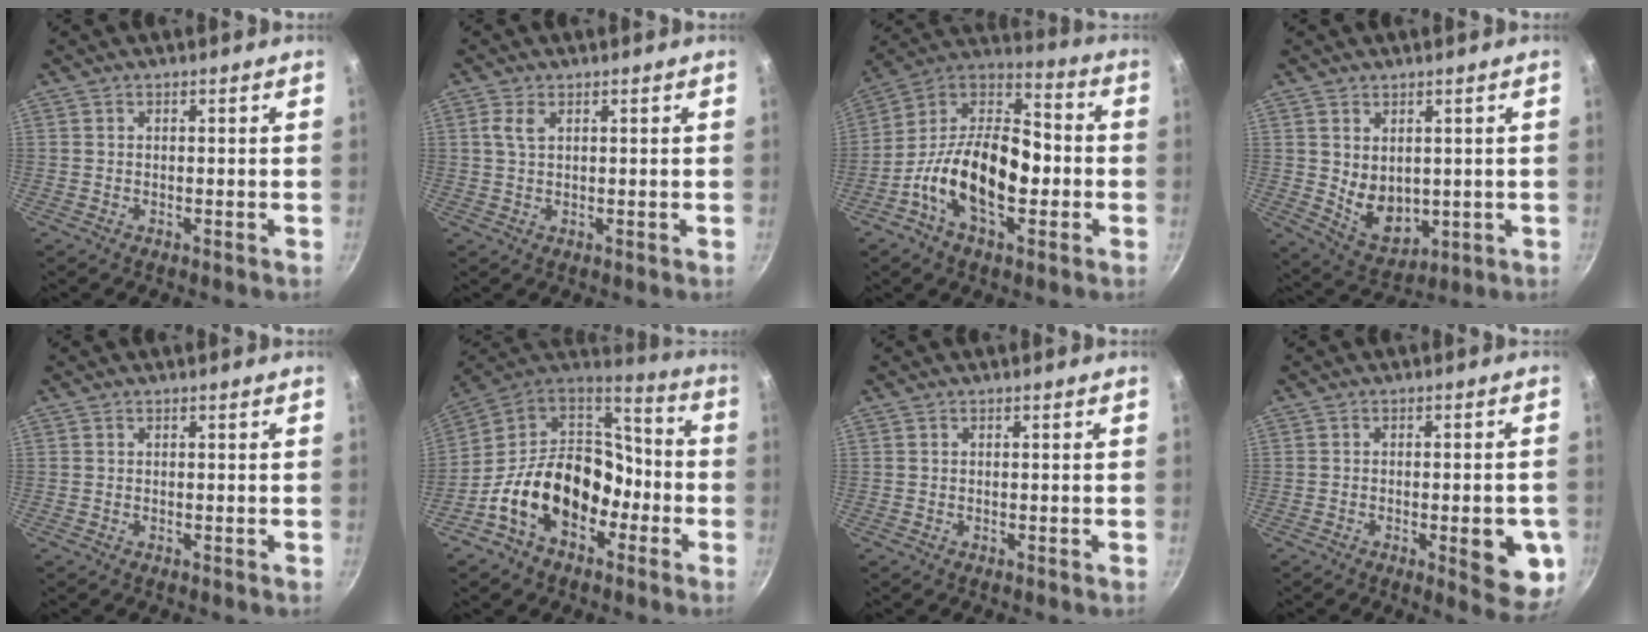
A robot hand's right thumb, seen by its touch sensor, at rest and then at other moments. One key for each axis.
{"total": 2.6, "fx": 1.0, "fy": 1.3, "fz": 2.0, "tx": -0.043, "ty": 0.001, "tz": 0.020}
{"total": 20.3, "fx": -4.4, "fy": 11.5, "fz": 16.2, "tx": -0.258, "ty": 0.049, "tz": -0.097}
{"total": 8.1, "fx": 1.1, "fy": 5.9, "fz": 5.6, "tx": -0.071, "ty": -0.025, "tz": 0.042}
{"total": 0.0}
{"total": 20.6, "fx": -6.5, "fy": 14.6, "fz": 13.1, "tx": -0.186, "ty": 0.073, "tz": -0.116}
{"total": 0.0}
{"total": 10.0, "fx": -2.7, "fy": 3.4, "fz": 9.0, "tx": -0.084, "ty": 0.004, "tz": -0.029}